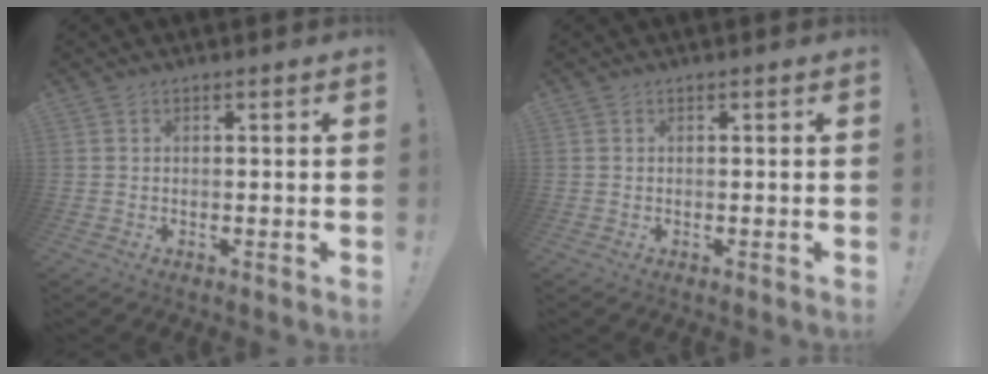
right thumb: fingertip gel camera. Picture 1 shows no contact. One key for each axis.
{"total": 0.0}